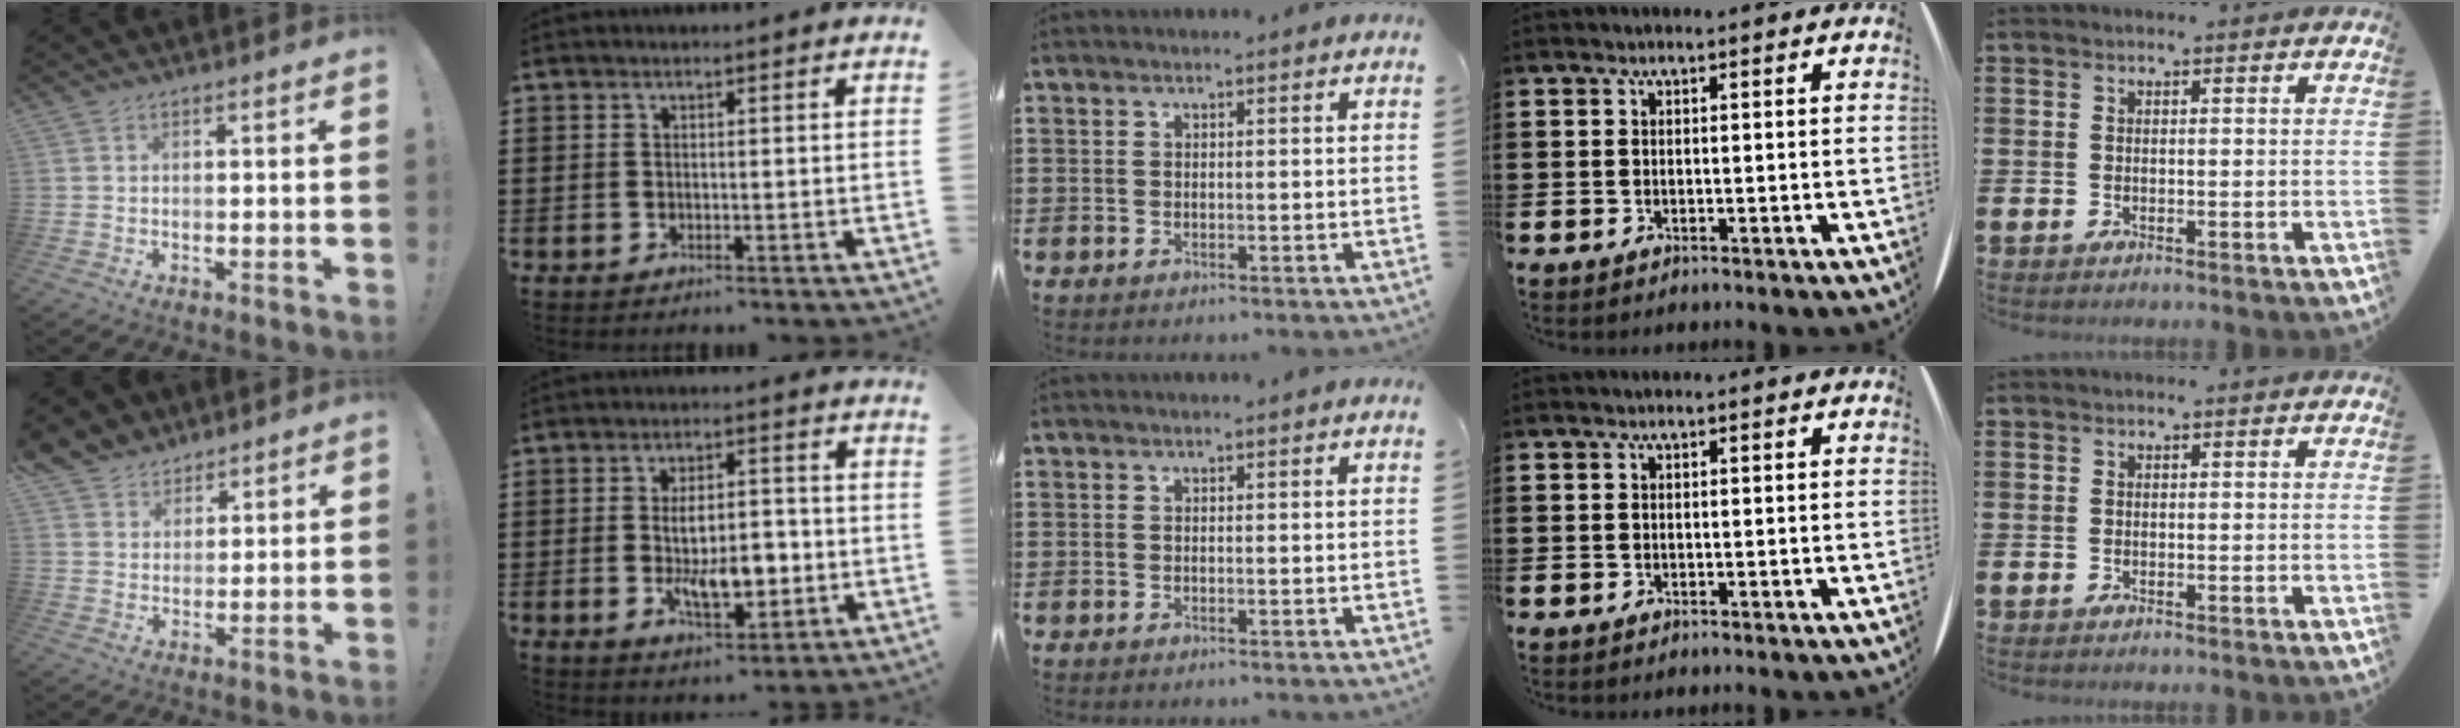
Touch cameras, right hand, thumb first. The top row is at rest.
{"thumb": {"total": 6.1, "force": [4.6, 4.0, 0.1], "torque": [-0.012, -0.037, 0.093]}, "index": {"total": 8.0, "force": [-1.2, 3.9, 6.8], "torque": [-0.122, -0.003, -0.027]}}